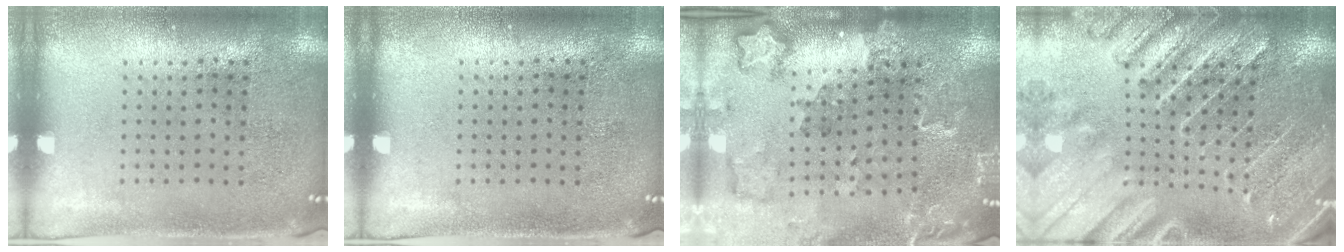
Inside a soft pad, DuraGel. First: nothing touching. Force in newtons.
{"total": 0.0}
{"total": 1.8, "press": 1.8, "slide": 0.2}
{"total": 3.2, "press": 3.0, "slide": 1.2}